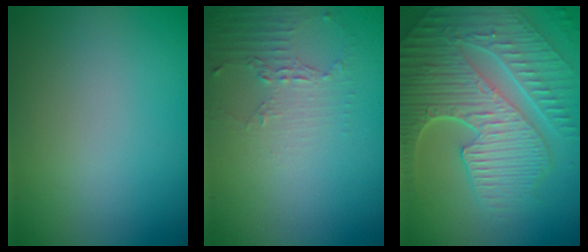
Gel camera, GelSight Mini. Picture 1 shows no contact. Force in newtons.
{"total": 2.0, "press": 1.5, "slide": 1.4}
{"total": 9.4, "press": 6.4, "slide": 6.9}